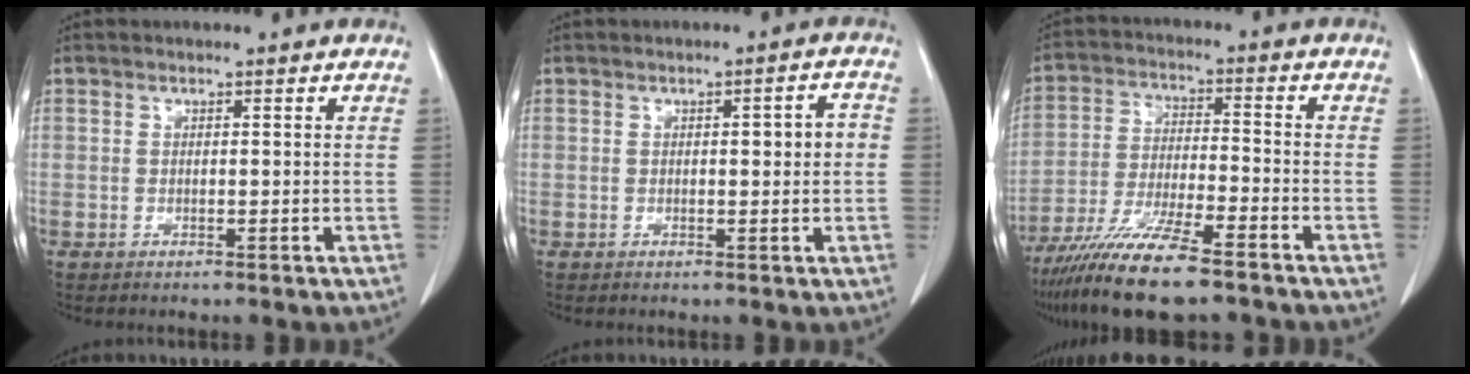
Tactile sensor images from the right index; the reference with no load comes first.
{"total": 3.4, "force": [0.2, 0.8, 3.3], "torque": [-0.045, 0.007, 0.002]}
{"total": 12.8, "force": [-9.5, 1.0, 8.6], "torque": [-0.164, -0.034, -0.168]}